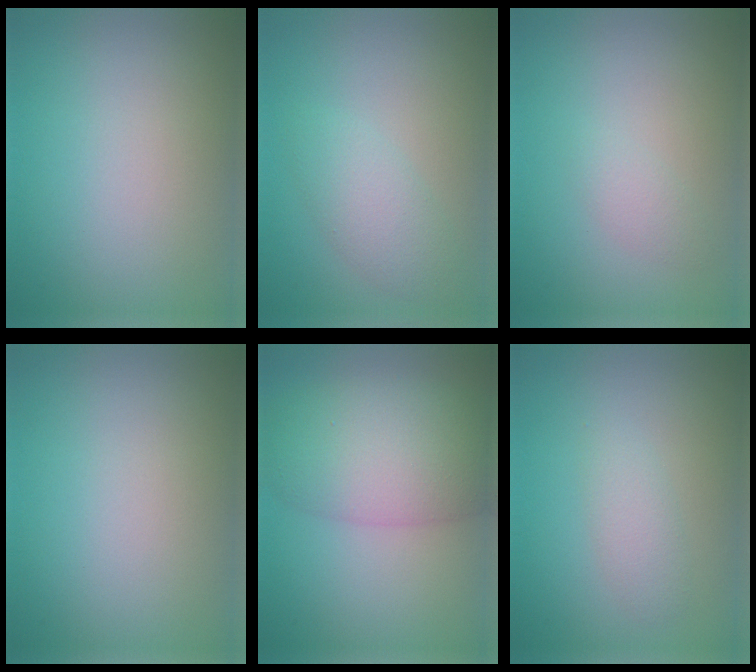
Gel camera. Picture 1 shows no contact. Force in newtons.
{"total": 2.7, "press": 2.7, "slide": 0.1}
{"total": 1.1, "press": 1.1, "slide": 0.0}
{"total": 0.0}
{"total": 7.8, "press": 7.8, "slide": 0.2}
{"total": 1.7, "press": 1.7, "slide": 0.1}